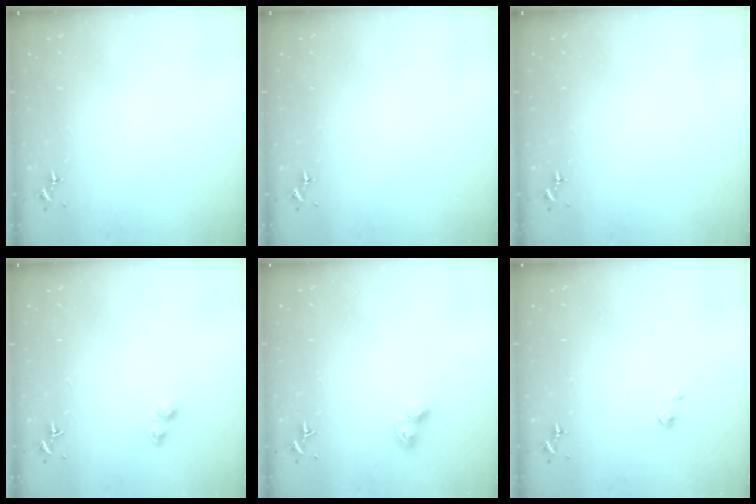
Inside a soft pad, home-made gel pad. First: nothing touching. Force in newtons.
{"total": 0.0}
{"total": 0.0}
{"total": 3.3, "press": 3.3, "slide": 0.4}
{"total": 5.9, "press": 5.8, "slide": 0.7}
{"total": 0.8, "press": 0.8, "slide": 0.2}